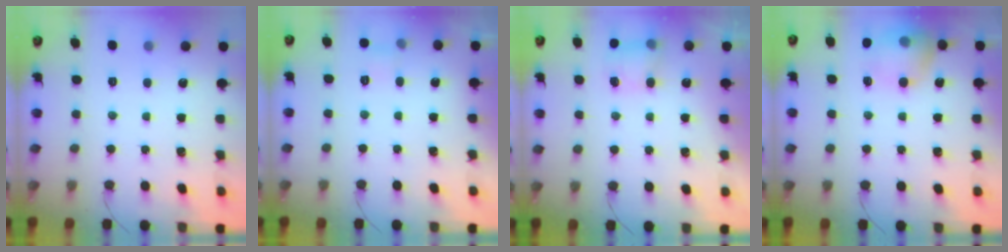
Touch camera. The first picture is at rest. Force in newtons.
{"total": 3.7, "press": 3.5, "slide": 1.2}
{"total": 4.7, "press": 4.7, "slide": 0.6}
{"total": 13.8, "press": 13.7, "slide": 2.0}